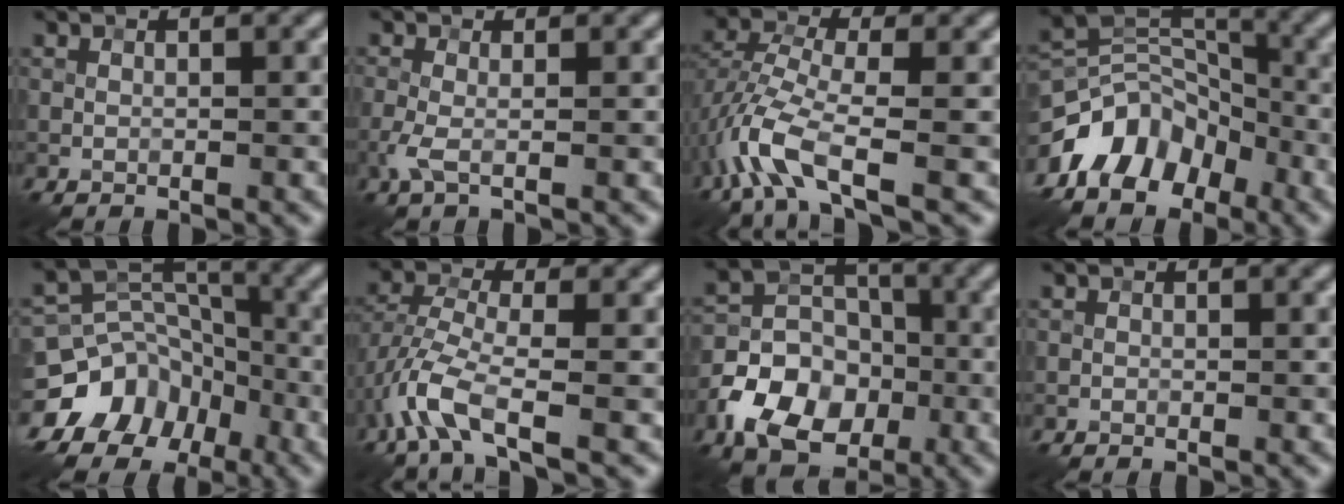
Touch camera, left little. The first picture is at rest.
{"total": 1.9, "force": [-0.5, 0.4, 1.8], "torque": [-0.046, -0.003, -0.015]}
{"total": 6.6, "force": [-3.2, 2.4, 5.3], "torque": [-0.128, 0.000, -0.076]}
{"total": 8.0, "force": [-4.9, 5.1, 3.8], "torque": [-0.054, 0.003, -0.104]}
{"total": 13.0, "force": [-7.5, 9.9, 3.8], "torque": [-0.083, -0.019, -0.124]}
{"total": 5.5, "force": [-2.8, 1.9, 4.4], "torque": [-0.104, -0.004, -0.070]}
{"total": 8.7, "force": [-3.7, 6.1, 4.9], "torque": [-0.082, -0.001, -0.078]}
{"total": 0.0}